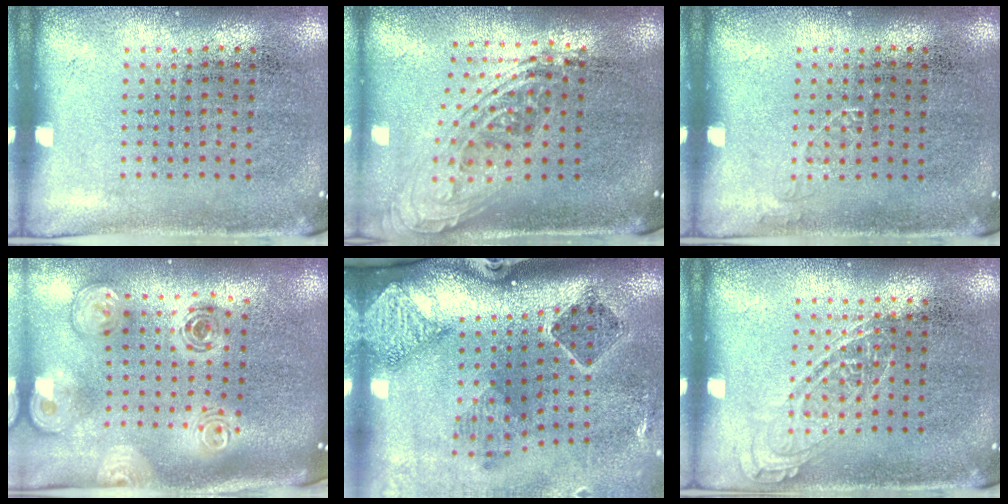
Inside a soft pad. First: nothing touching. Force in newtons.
{"total": 2.1, "press": 1.5, "slide": 1.5}
{"total": 0.6, "press": 0.6, "slide": 0.0}
{"total": 2.3, "press": 1.8, "slide": 1.4}
{"total": 2.3, "press": 1.7, "slide": 1.5}
{"total": 1.8, "press": 1.8, "slide": 0.2}